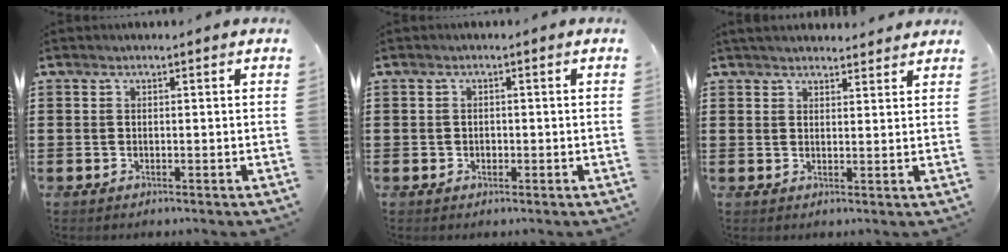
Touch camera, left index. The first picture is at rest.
{"total": 0.8, "force": [-0.1, 0.8, 0.2], "torque": [-0.009, 0.005, -0.002]}
{"total": 2.7, "force": [2.7, 0.5, 0.4], "torque": [-0.015, -0.002, 0.051]}